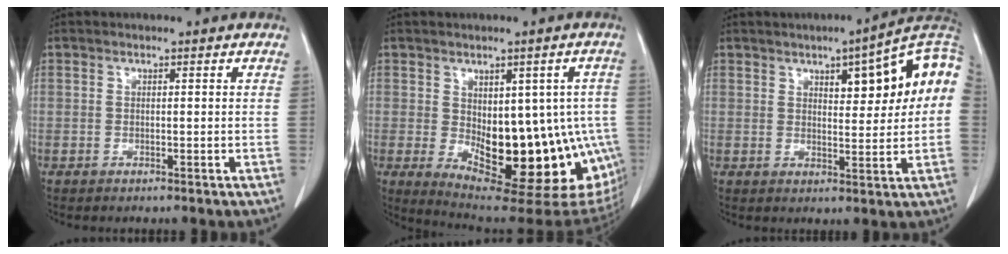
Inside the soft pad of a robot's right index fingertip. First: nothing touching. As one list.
[{"total": 20.4, "force": [-5.1, 9.3, 17.5], "torque": [-0.163, 0.000, -0.044]}, {"total": 13.2, "force": [3.3, 3.1, 12.4], "torque": [-0.165, 0.033, 0.041]}]